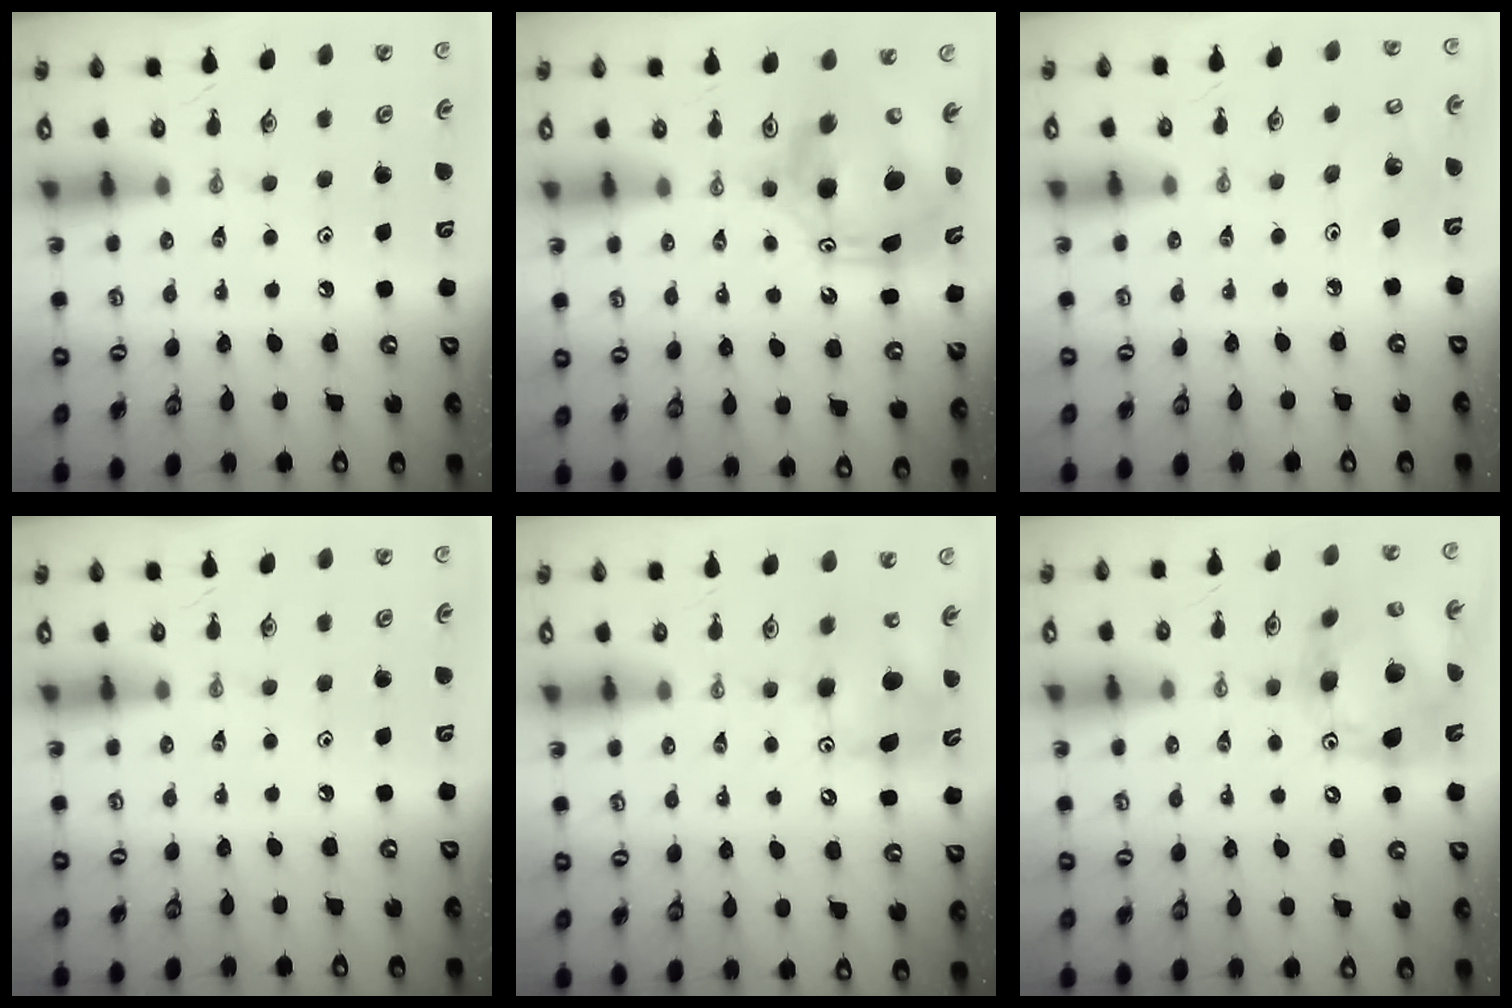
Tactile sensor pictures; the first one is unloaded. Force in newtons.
{"total": 12.9, "press": 12.8, "slide": 1.4}
{"total": 6.4, "press": 6.1, "slide": 1.8}
{"total": 0.0}
{"total": 9.7, "press": 9.7, "slide": 0.4}
{"total": 17.2, "press": 17.0, "slide": 2.7}